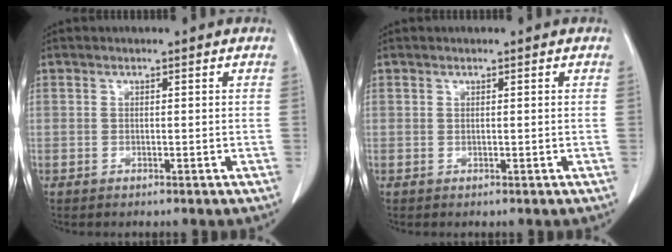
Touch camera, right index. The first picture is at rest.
{"total": 0.0}